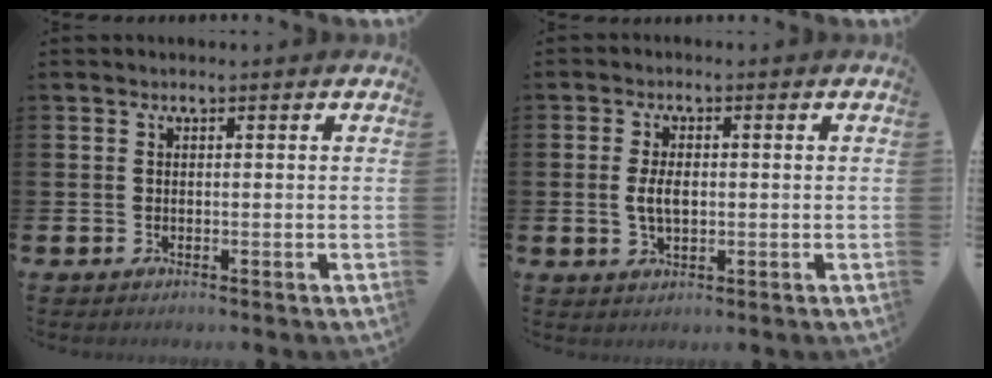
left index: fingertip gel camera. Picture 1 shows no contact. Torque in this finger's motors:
{"motor_torque": [0.69, -0.11, 0.15, 0.13]}